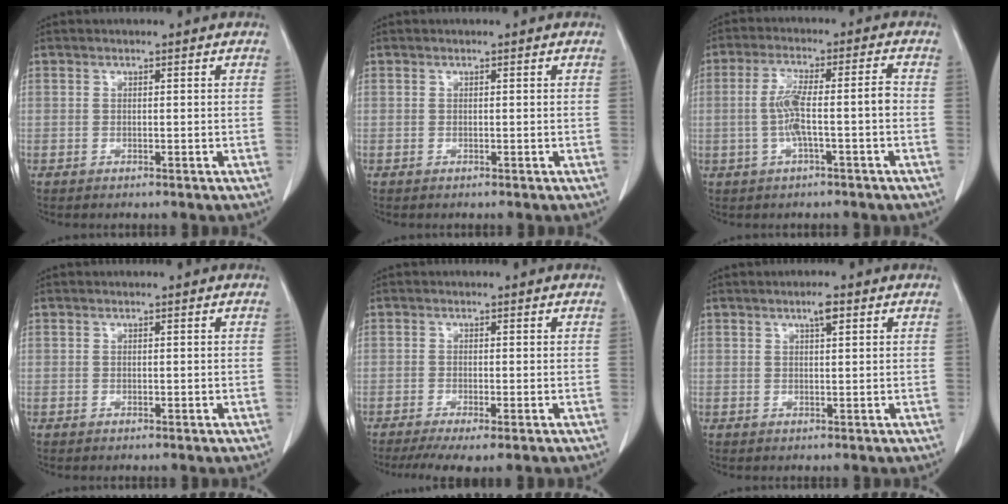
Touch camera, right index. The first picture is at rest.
{"total": 0.0}
{"total": 7.2, "force": [-1.4, 0.6, 7.0], "torque": [-0.138, 0.021, -0.023]}
{"total": 0.0}
{"total": 5.2, "force": [-3.5, 0.6, 3.8], "torque": [-0.059, -0.017, -0.056]}
{"total": 2.1, "force": [1.2, 0.2, 1.7], "torque": [-0.032, 0.002, 0.018]}